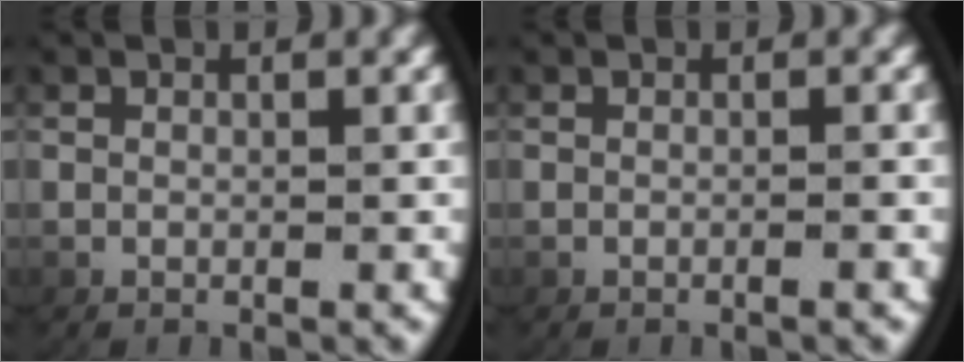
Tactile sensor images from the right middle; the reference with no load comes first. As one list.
[{"total": 0.6, "force": [-0.5, -0.2, 0.2], "torque": [-0.004, 0.007, -0.011]}]